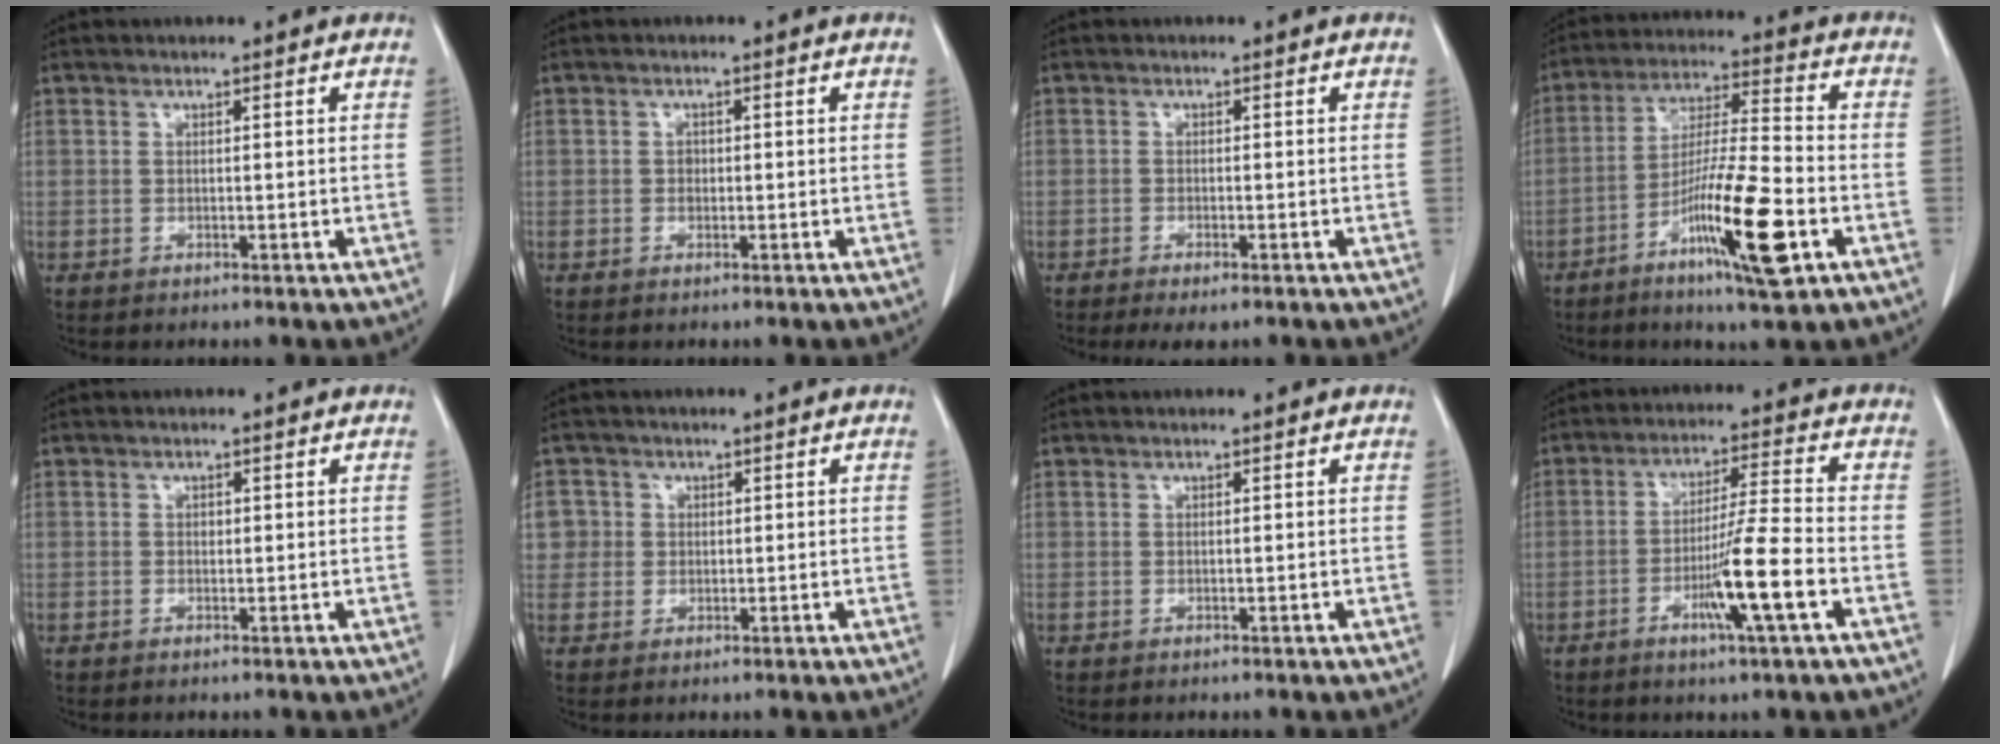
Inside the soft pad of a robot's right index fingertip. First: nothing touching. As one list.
[{"total": 0.9, "force": [-0.1, 0.8, 0.5], "torque": [-0.006, 0.002, -0.003]}, {"total": 3.2, "force": [-2.4, 0.7, 2.0], "torque": [-0.029, -0.006, -0.033]}, {"total": 14.2, "force": [-6.0, 0.8, 12.9], "torque": [-0.237, -0.016, -0.106]}, {"total": 0.5, "force": [0.0, 0.4, 0.3], "torque": [-0.007, 0.001, -0.001]}, {"total": 3.6, "force": [0.6, 3.5, 0.1], "torque": [0.015, 0.008, 0.011]}, {"total": 0.0}, {"total": 9.8, "force": [-3.6, -0.7, 9.0], "torque": [-0.161, -0.009, -0.065]}]